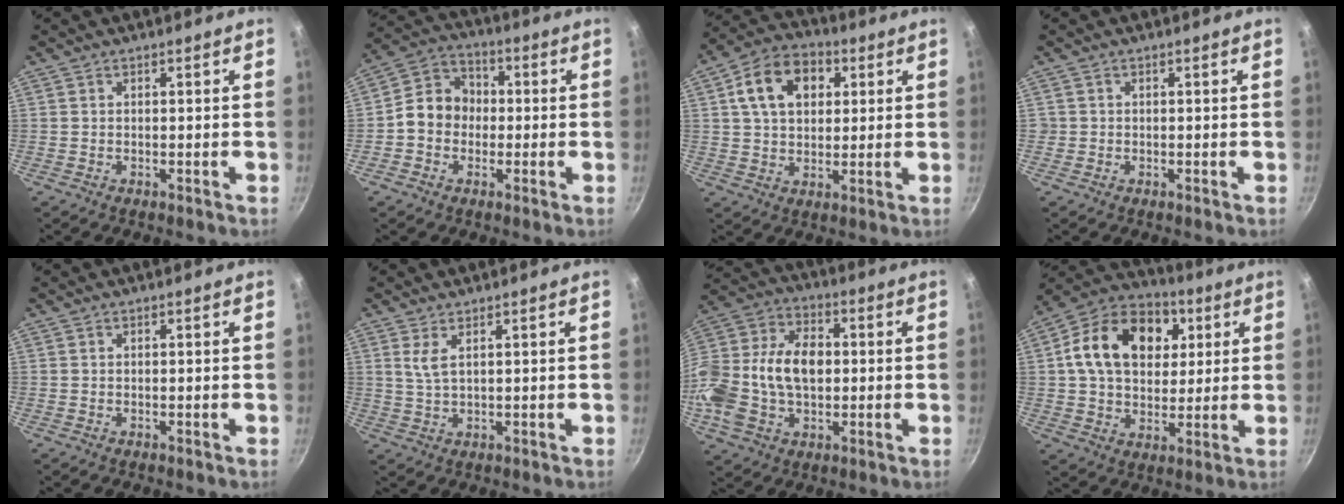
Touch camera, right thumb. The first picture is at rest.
{"total": 9.2, "force": [-0.9, 7.9, 4.7], "torque": [-0.046, 0.027, -0.037]}
{"total": 13.2, "force": [3.9, 9.3, 8.4], "torque": [-0.119, 0.013, 0.053]}
{"total": 1.0, "force": [-0.2, 1.0, 0.1], "torque": [0.002, 0.003, -0.003]}
{"total": 0.0}
{"total": 3.2, "force": [1.3, 1.1, 2.7], "torque": [-0.054, -0.011, 0.030]}
{"total": 20.9, "force": [-0.4, 14.4, 15.1], "torque": [-0.289, 0.042, -0.013]}
{"total": 19.4, "force": [4.9, 14.0, 12.4], "torque": [-0.179, 0.013, 0.069]}